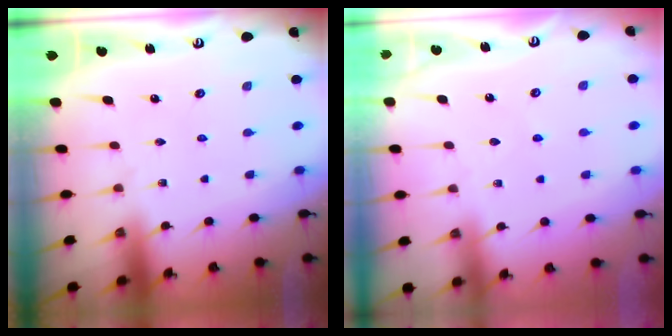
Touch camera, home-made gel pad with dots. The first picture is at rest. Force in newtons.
{"total": 2.5, "press": 2.4, "slide": 0.4}